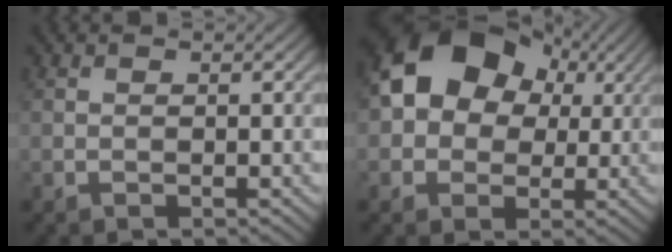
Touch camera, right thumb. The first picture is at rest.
{"total": 12.2, "force": [3.0, 9.3, 7.3], "torque": [-0.128, 0.025, 0.030]}